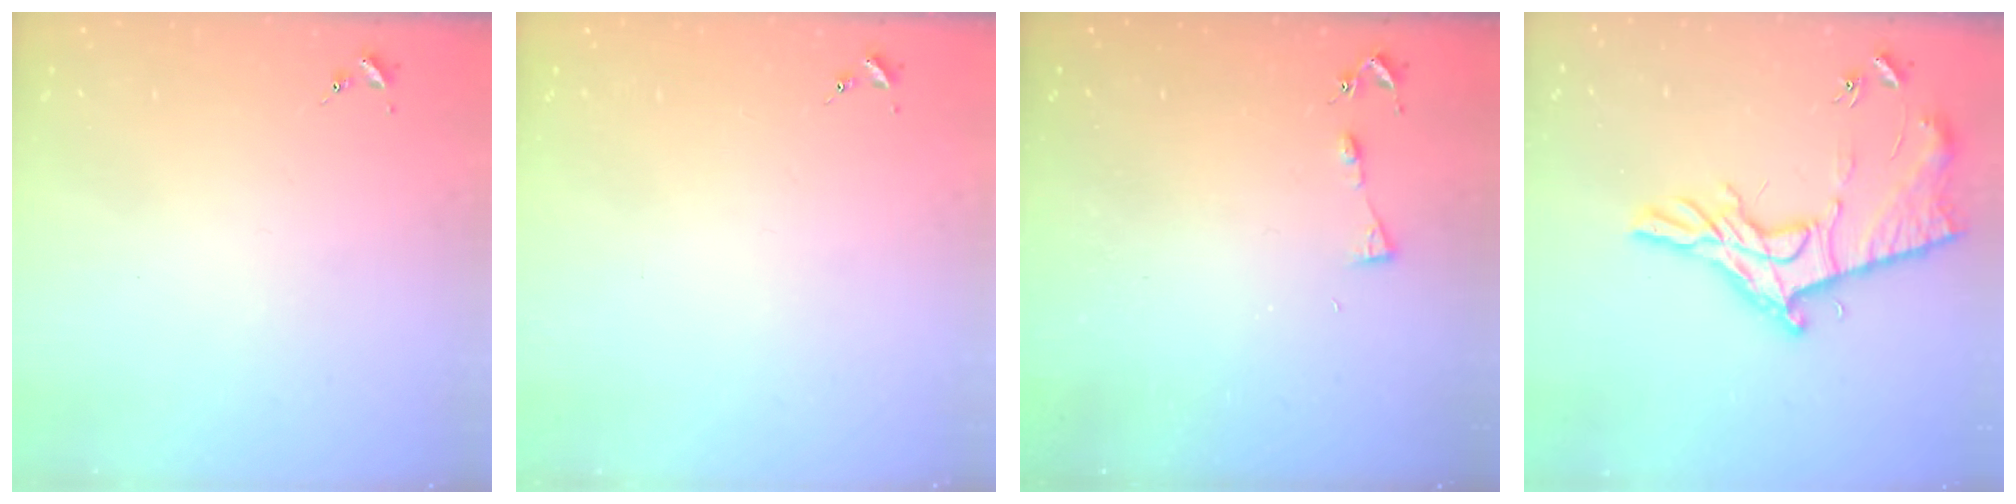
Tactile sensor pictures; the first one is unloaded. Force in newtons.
{"total": 0.0}
{"total": 3.7, "press": 3.7, "slide": 0.5}
{"total": 17.4, "press": 17.3, "slide": 0.9}